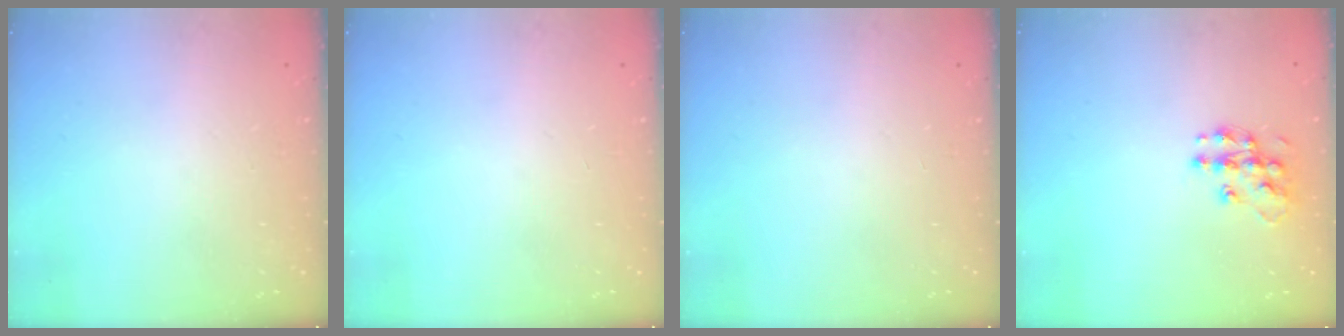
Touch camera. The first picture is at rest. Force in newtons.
{"total": 0.0}
{"total": 0.0}
{"total": 11.3, "press": 11.3, "slide": 0.7}